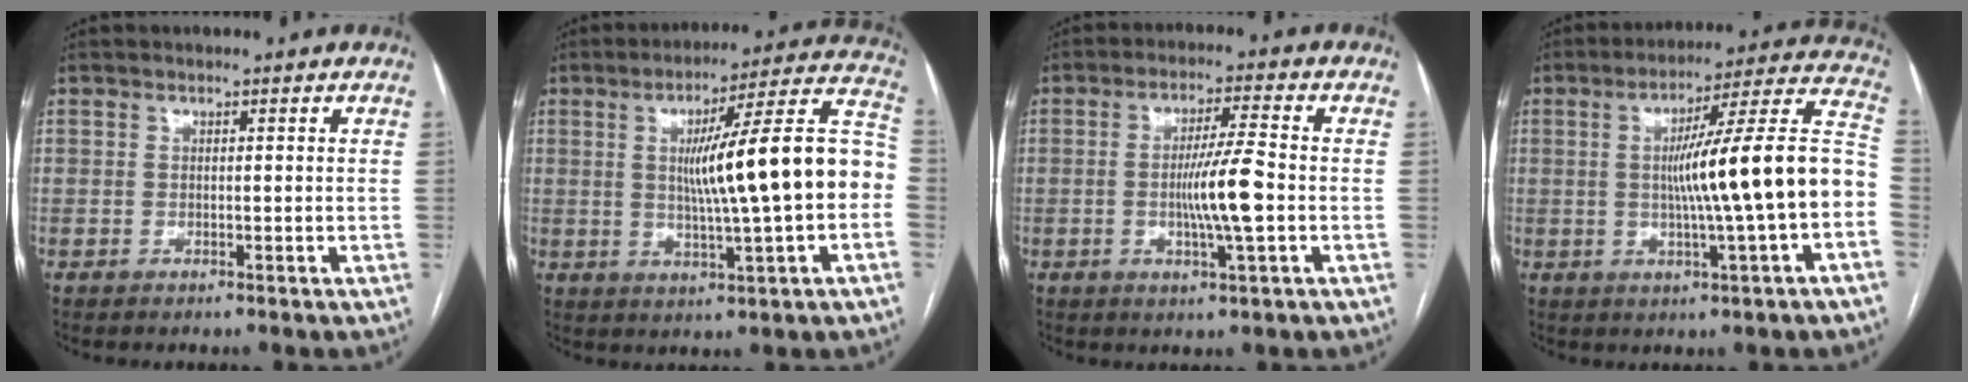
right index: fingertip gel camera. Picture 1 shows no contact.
{"total": 17.9, "force": [-0.2, 0.5, 17.9], "torque": [-0.259, 0.027, -0.005]}
{"total": 7.9, "force": [-1.2, -0.1, 7.8], "torque": [-0.143, -0.004, -0.023]}
{"total": 17.5, "force": [-1.9, -0.5, 17.4], "torque": [-0.250, 0.025, -0.032]}